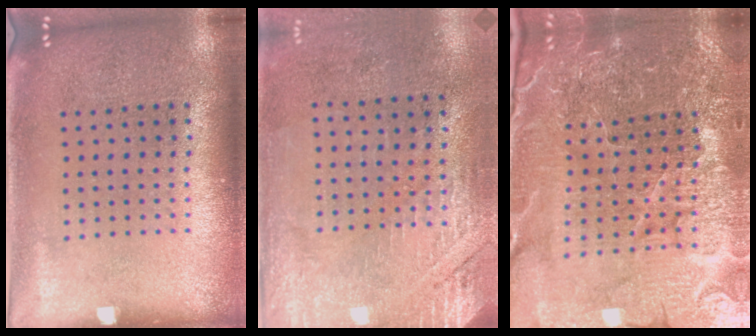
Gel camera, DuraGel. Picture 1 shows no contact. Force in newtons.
{"total": 2.7, "press": 2.4, "slide": 1.3}
{"total": 4.8, "press": 4.6, "slide": 1.3}